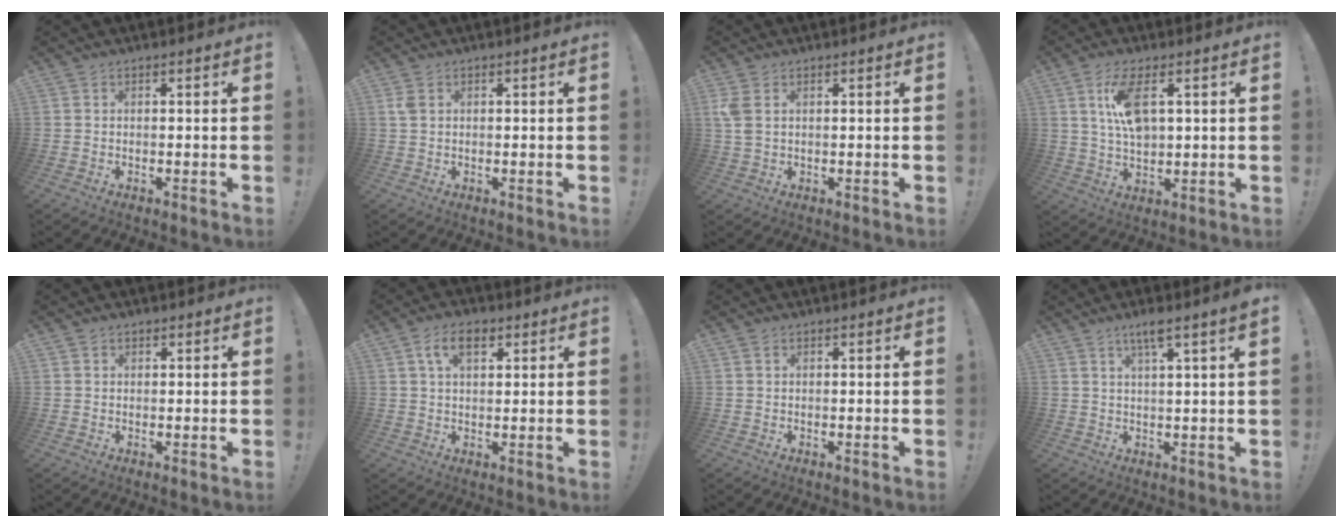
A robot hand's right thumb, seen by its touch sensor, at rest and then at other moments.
{"total": 1.9, "force": [0.8, 1.0, 1.4], "torque": [-0.029, 0.004, 0.015]}
{"total": 3.8, "force": [1.2, 2.0, 3.0], "torque": [-0.081, 0.000, 0.022]}
{"total": 10.6, "force": [3.4, 4.5, 8.9], "torque": [-0.164, -0.010, 0.059]}
{"total": 0.9, "force": [0.6, 0.7, 0.2], "torque": [0.000, -0.001, 0.011]}
{"total": 8.2, "force": [3.5, 4.8, 5.6], "torque": [-0.092, 0.006, 0.064]}
{"total": 0.7, "force": [0.4, 0.5, 0.3], "torque": [0.000, -0.001, 0.007]}
{"total": 5.0, "force": [2.8, -0.1, 4.1], "torque": [-0.068, -0.007, 0.040]}